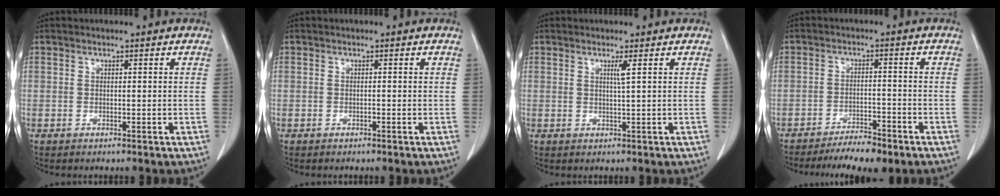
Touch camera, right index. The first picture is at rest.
{"total": 0.0}
{"total": 1.5, "force": [0.6, -0.5, 1.3], "torque": [-0.026, -0.006, 0.011]}
{"total": 6.7, "force": [-5.4, 1.5, 3.6], "torque": [-0.053, -0.009, -0.088]}